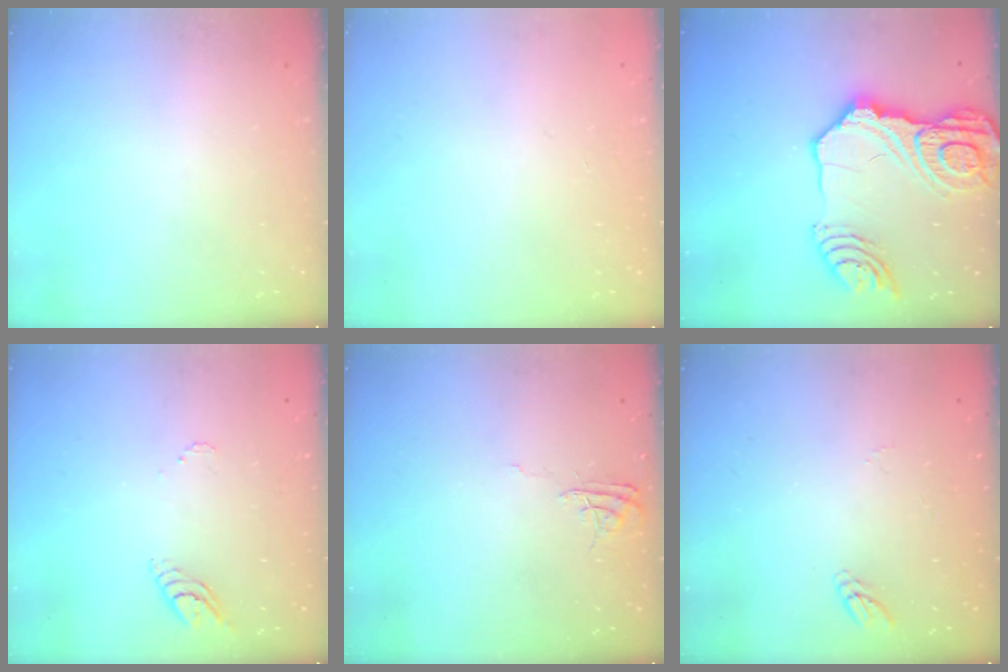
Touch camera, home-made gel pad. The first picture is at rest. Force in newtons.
{"total": 0.0}
{"total": 25.1, "press": 24.9, "slide": 3.2}
{"total": 4.8, "press": 4.8, "slide": 0.4}
{"total": 5.1, "press": 5.1, "slide": 0.5}
{"total": 5.9, "press": 5.8, "slide": 0.5}